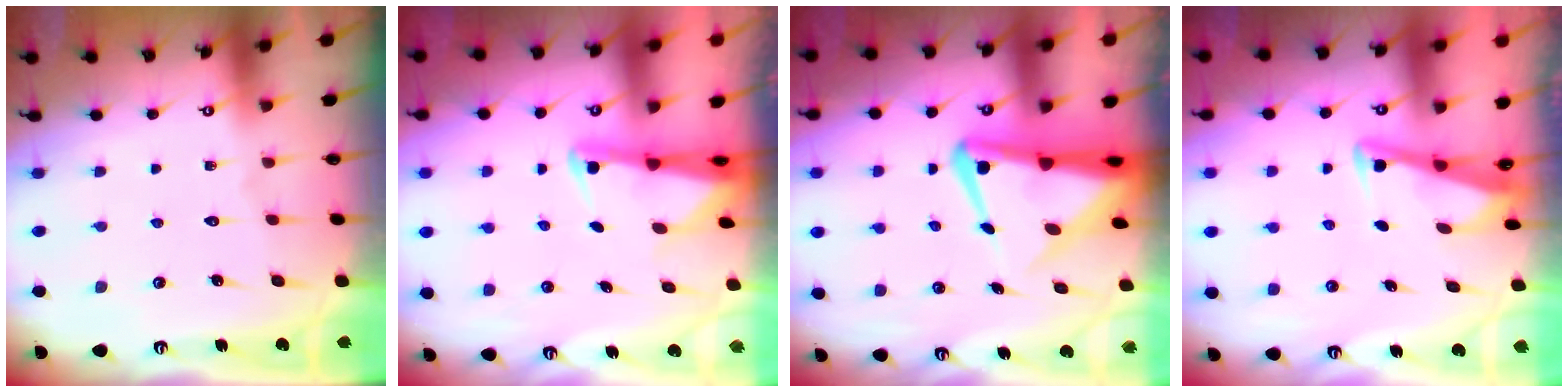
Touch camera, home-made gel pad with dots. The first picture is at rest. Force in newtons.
{"total": 2.6, "press": 2.6, "slide": 0.5}
{"total": 7.3, "press": 7.2, "slide": 1.2}
{"total": 3.5, "press": 3.5, "slide": 0.4}